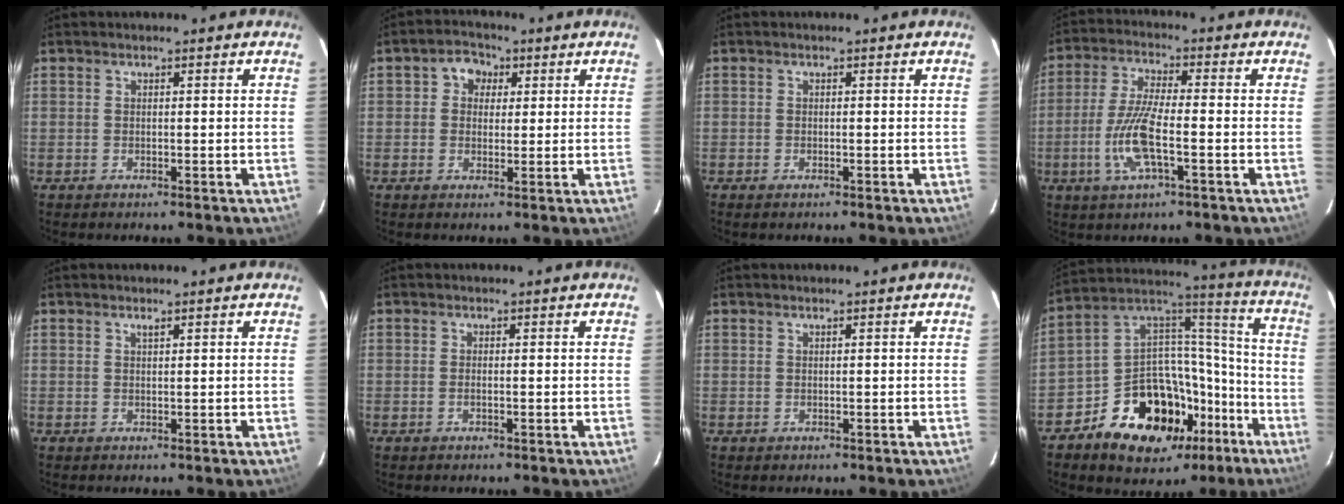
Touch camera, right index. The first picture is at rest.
{"total": 4.4, "force": [1.1, 3.9, 1.6], "torque": [-0.024, 0.017, 0.016]}
{"total": 0.6, "force": [-0.4, 0.3, 0.3], "torque": [-0.006, -0.002, -0.009]}
{"total": 10.2, "force": [-2.9, 2.4, 9.5], "torque": [-0.203, -0.004, -0.059]}
{"total": 0.6, "force": [0.4, 0.1, 0.3], "torque": [-0.004, 0.002, 0.008]}
{"total": 0.7, "force": [-0.2, 0.1, 0.6], "torque": [-0.014, 0.001, -0.004]}
{"total": 0.0}
{"total": 22.2, "force": [-12.9, 14.6, 10.8], "torque": [-0.201, 0.069, -0.175]}